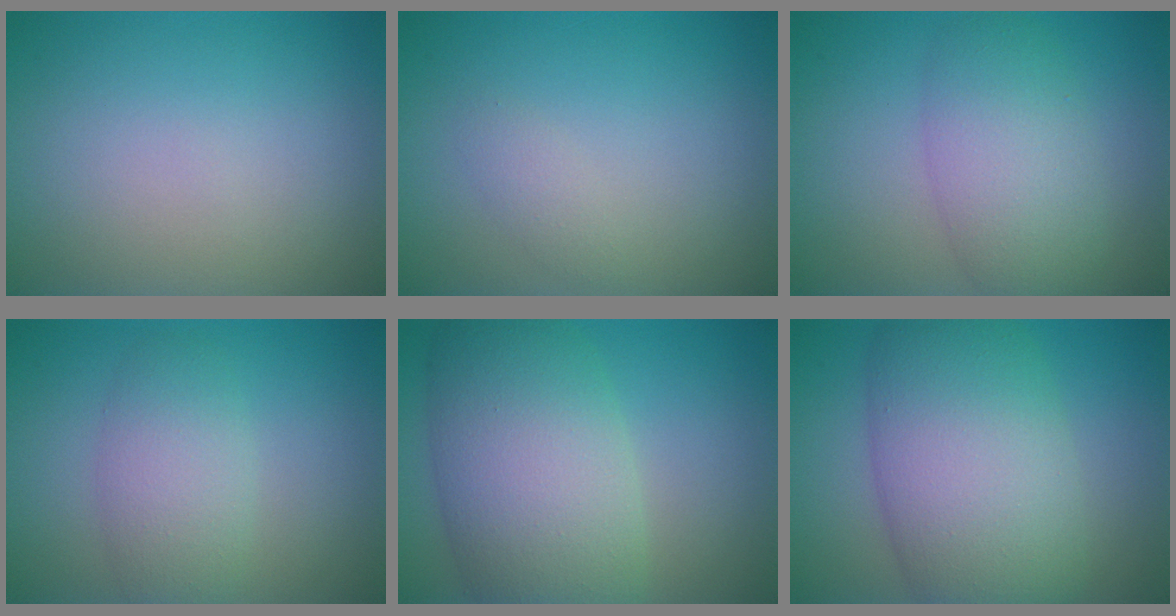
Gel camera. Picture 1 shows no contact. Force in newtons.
{"total": 1.0, "press": 1.0, "slide": 0.0}
{"total": 5.4, "press": 5.4, "slide": 0.2}
{"total": 3.7, "press": 3.7, "slide": 0.1}
{"total": 10.1, "press": 10.0, "slide": 0.5}
{"total": 10.7, "press": 10.6, "slide": 0.6}